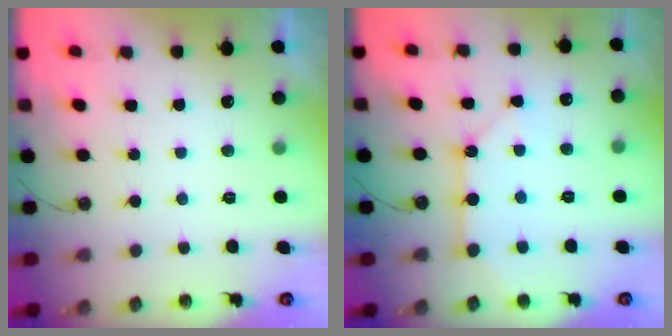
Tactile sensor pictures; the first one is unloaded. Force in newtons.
{"total": 8.2, "press": 8.2, "slide": 0.8}